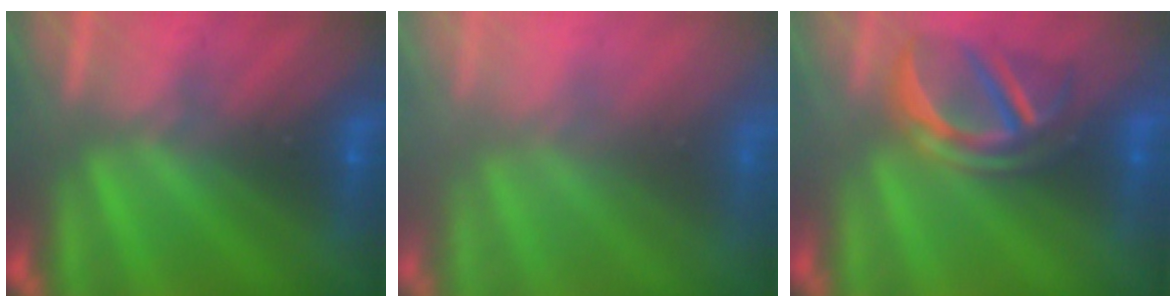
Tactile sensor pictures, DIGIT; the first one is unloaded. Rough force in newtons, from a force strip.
{"total": 11.8}
{"total": 4.0}